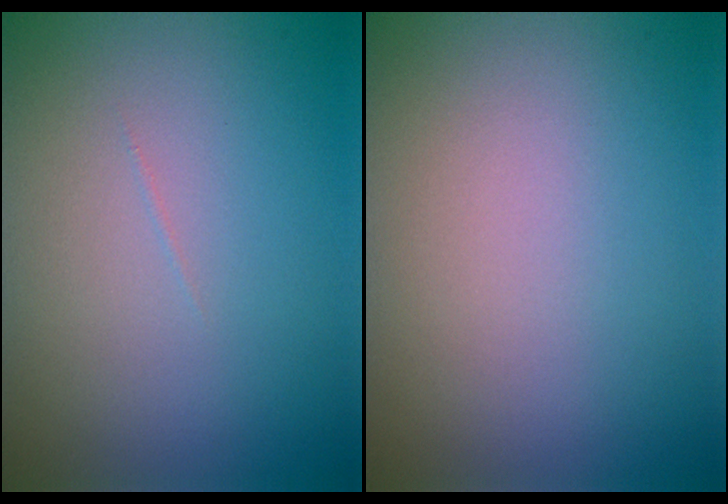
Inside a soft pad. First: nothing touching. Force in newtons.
{"total": 0.0}